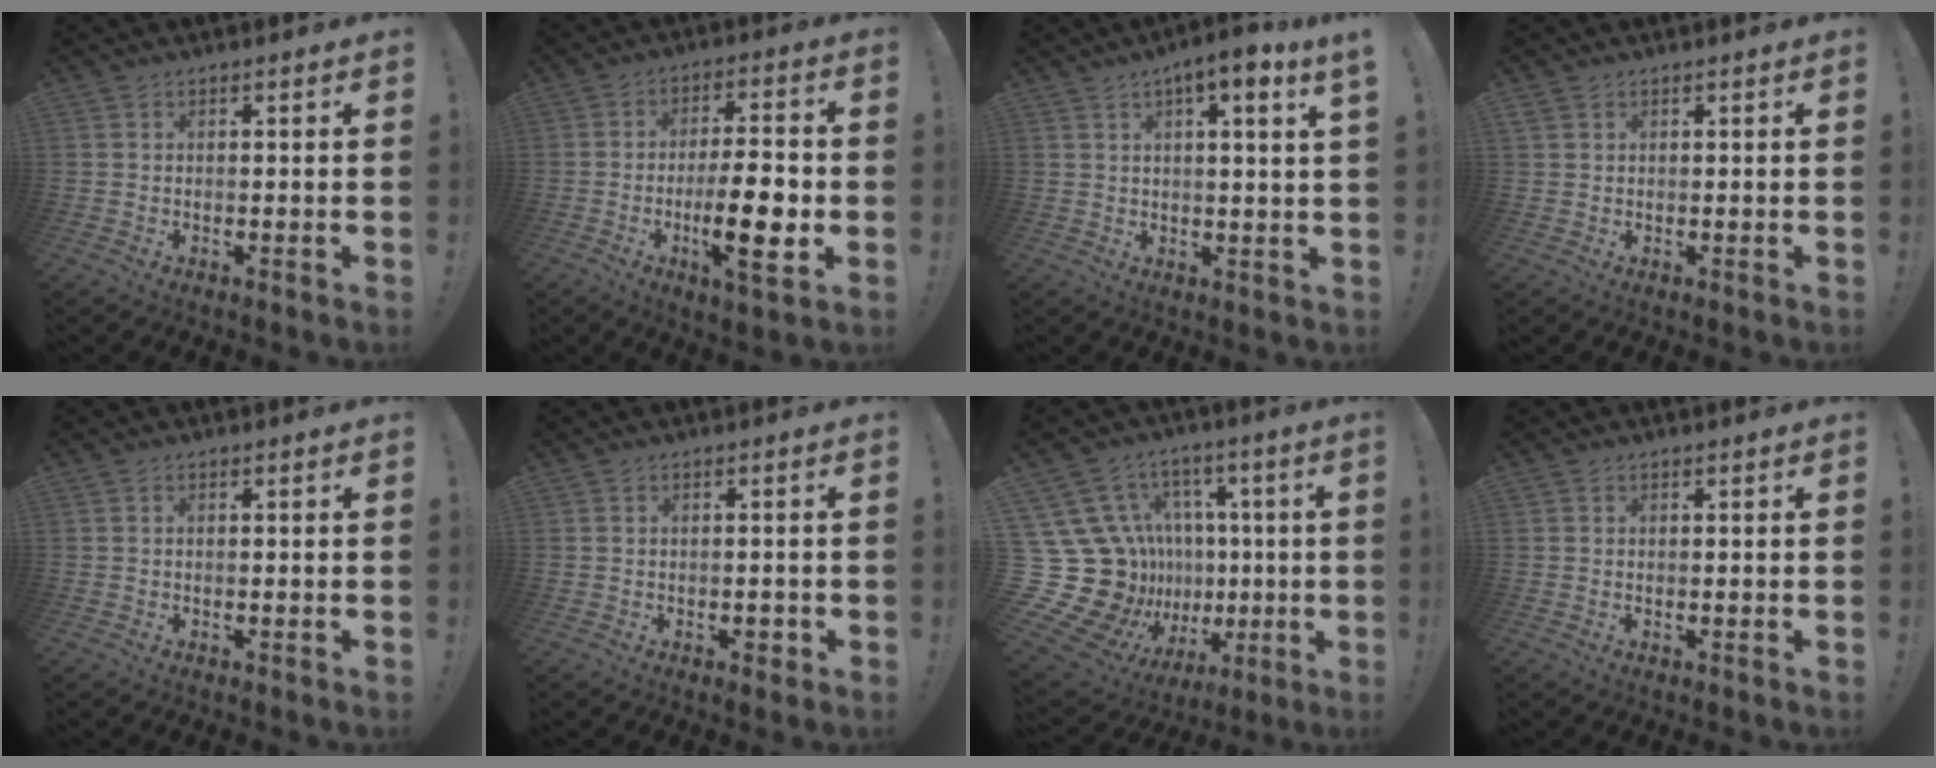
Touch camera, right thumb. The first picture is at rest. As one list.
[{"total": 15.5, "force": [-4.0, 4.1, 14.4], "torque": [-0.226, 0.002, -0.066]}, {"total": 6.8, "force": [3.0, 0.4, 6.1], "torque": [-0.079, -0.017, 0.043]}, {"total": 1.3, "force": [0.9, 0.8, 0.5], "torque": [-0.003, -0.001, 0.015]}, {"total": 0.0}, {"total": 1.8, "force": [-0.8, 1.2, 1.2], "torque": [-0.012, 0.002, -0.014]}, {"total": 23.9, "force": [0.1, 20.9, 11.5], "torque": [-0.213, -0.033, 0.090]}, {"total": 0.0}]